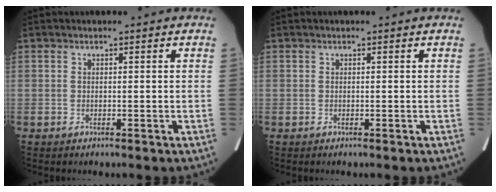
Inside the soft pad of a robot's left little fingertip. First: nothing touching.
{"total": 0.0}